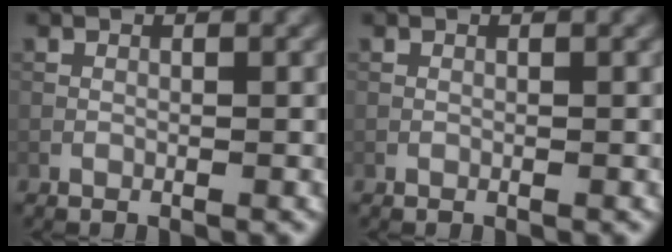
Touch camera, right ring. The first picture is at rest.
{"total": 0.0}